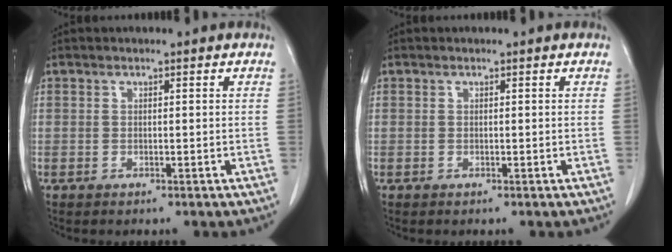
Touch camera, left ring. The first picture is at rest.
{"total": 0.0}